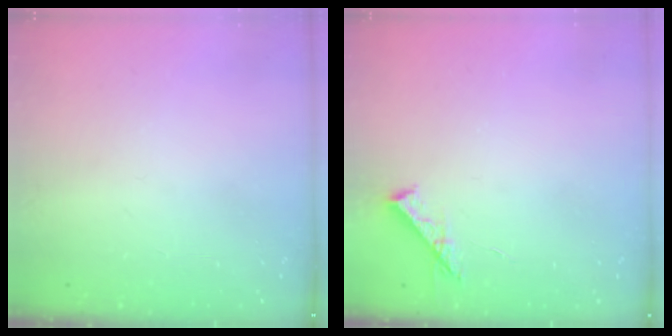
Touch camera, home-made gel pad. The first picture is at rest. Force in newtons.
{"total": 6.0, "press": 6.0, "slide": 0.5}